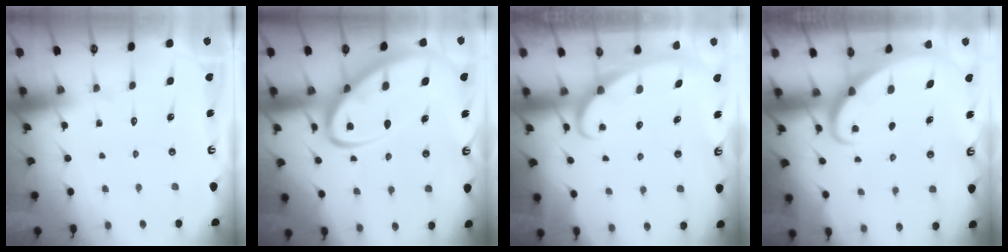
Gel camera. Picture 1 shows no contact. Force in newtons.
{"total": 12.1, "press": 12.0, "slide": 1.1}
{"total": 2.3, "press": 2.3, "slide": 0.4}
{"total": 2.4, "press": 2.4, "slide": 0.2}